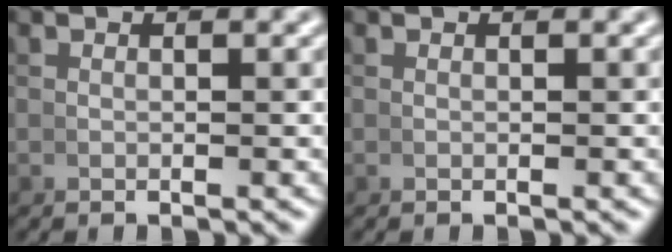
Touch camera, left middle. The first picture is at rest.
{"total": 0.0}